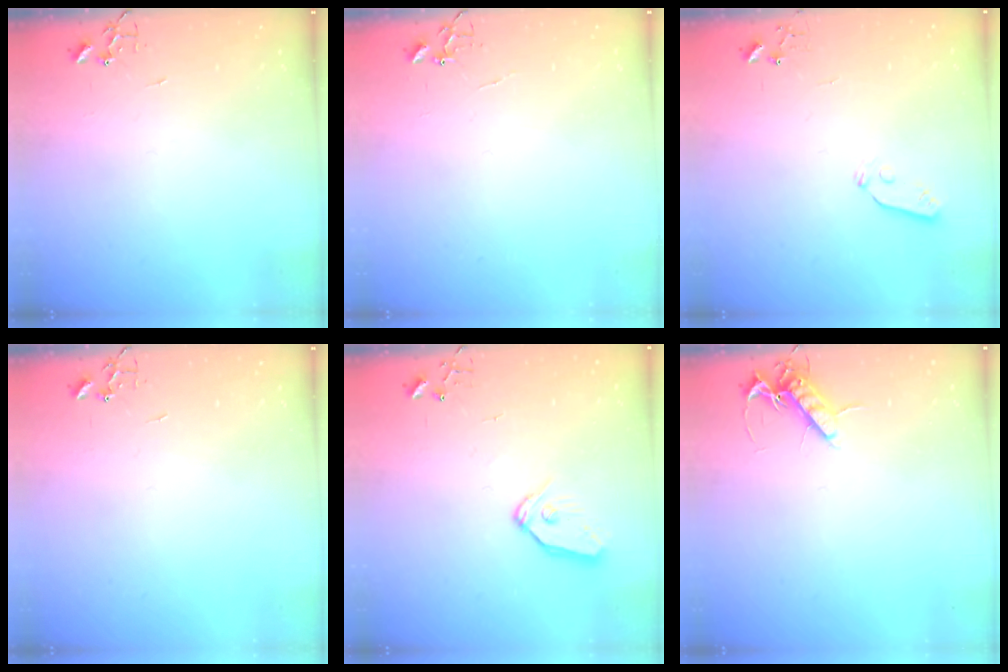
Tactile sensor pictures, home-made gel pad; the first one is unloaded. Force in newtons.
{"total": 4.3, "press": 4.3, "slide": 0.3}
{"total": 3.6, "press": 3.6, "slide": 0.6}
{"total": 0.0}
{"total": 8.9, "press": 8.8, "slide": 0.6}
{"total": 9.3, "press": 9.2, "slide": 1.3}